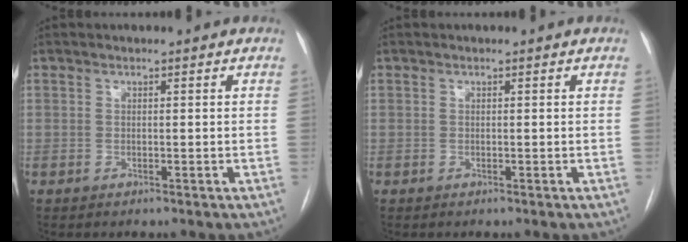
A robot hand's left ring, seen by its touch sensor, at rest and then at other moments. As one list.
[{"total": 0.0}]